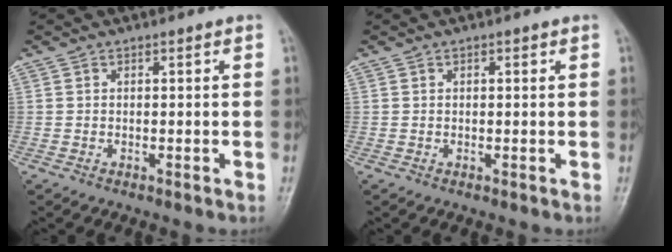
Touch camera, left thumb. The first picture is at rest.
{"total": 0.7, "force": [0.3, 0.3, 0.6], "torque": [-0.005, 0.001, 0.004]}